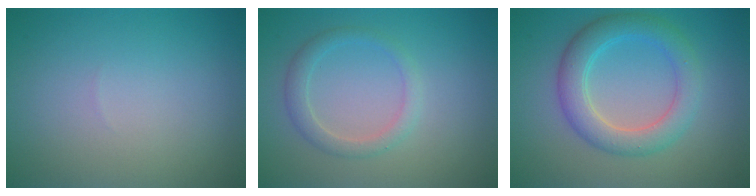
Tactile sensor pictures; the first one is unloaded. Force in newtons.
{"total": 2.1, "press": 2.1, "slide": 0.2}
{"total": 4.6, "press": 4.6, "slide": 0.1}